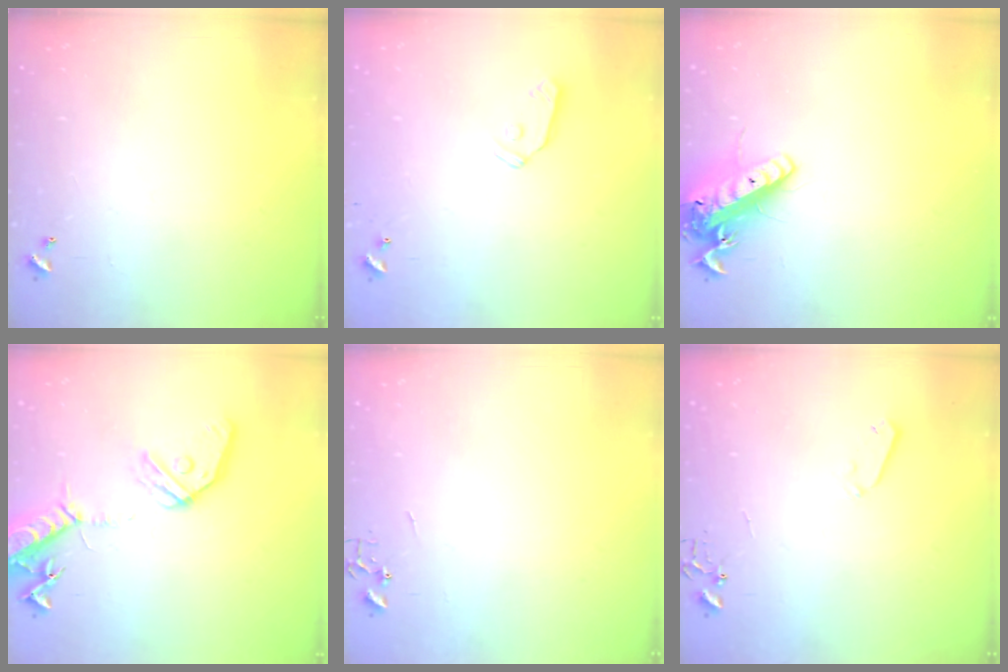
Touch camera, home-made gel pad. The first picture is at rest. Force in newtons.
{"total": 5.5, "press": 5.5, "slide": 0.2}
{"total": 15.0, "press": 14.7, "slide": 3.1}
{"total": 16.6, "press": 16.2, "slide": 3.2}
{"total": 0.0}
{"total": 4.0, "press": 3.9, "slide": 0.8}